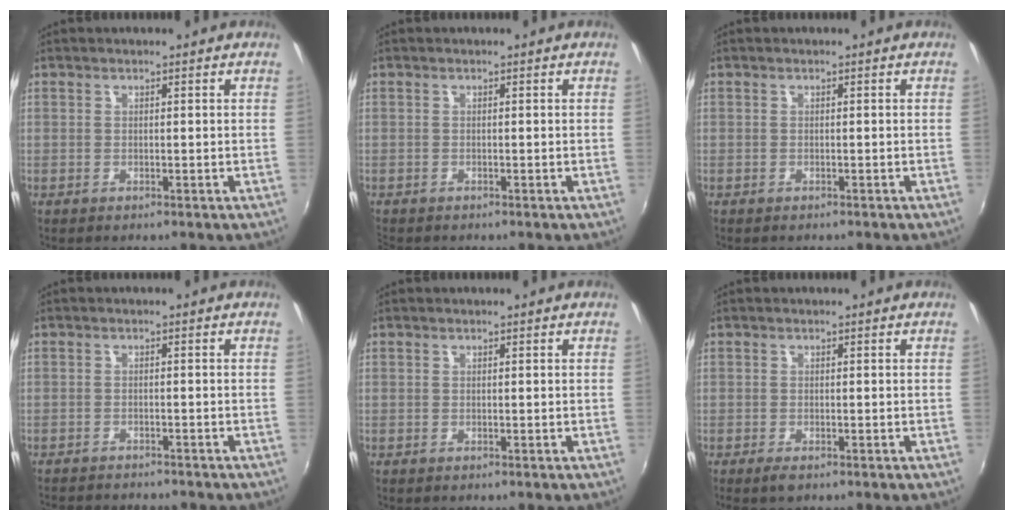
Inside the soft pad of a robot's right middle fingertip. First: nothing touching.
{"total": 1.1, "force": [-1.0, 0.4, 0.2], "torque": [-0.006, -0.006, -0.018]}
{"total": 0.5, "force": [-0.5, 0.2, 0.2], "torque": [-0.004, 0.000, -0.007]}
{"total": 6.8, "force": [-6.3, 1.2, 2.1], "torque": [-0.055, -0.013, -0.094]}
{"total": 0.0}
{"total": 1.8, "force": [-1.3, 0.6, 1.2], "torque": [-0.024, -0.008, -0.023]}